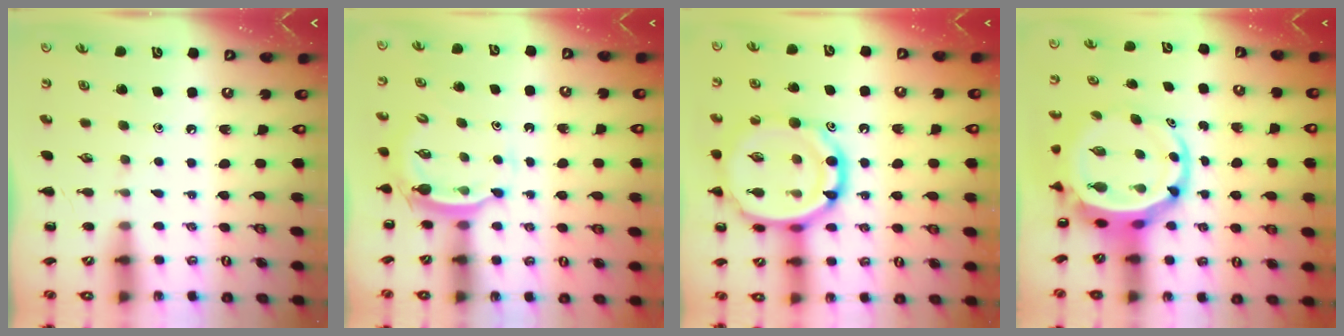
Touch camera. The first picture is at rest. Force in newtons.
{"total": 5.0, "press": 5.0, "slide": 0.3}
{"total": 20.0, "press": 19.8, "slide": 2.5}
{"total": 8.5, "press": 8.0, "slide": 2.9}